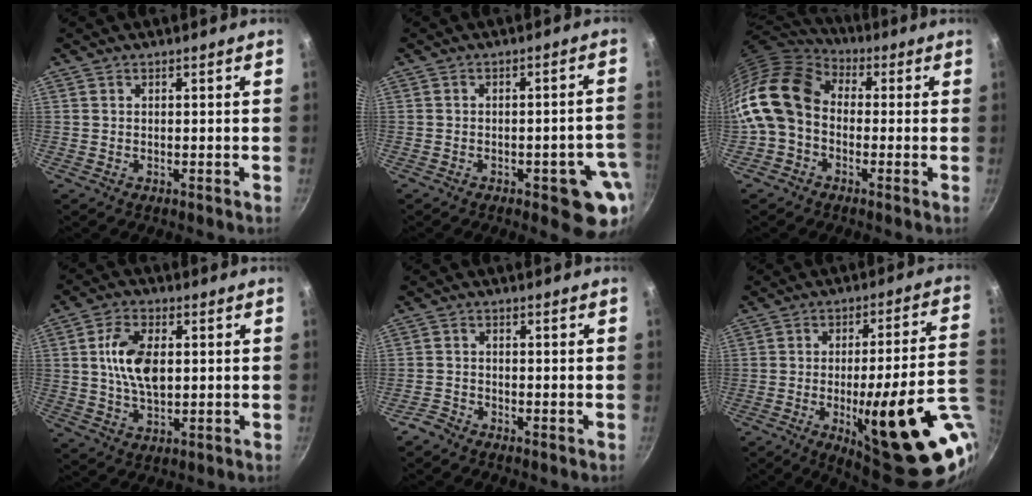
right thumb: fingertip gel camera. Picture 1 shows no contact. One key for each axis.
{"total": 10.0, "fx": -4.0, "fy": 4.0, "fz": 8.2, "tx": -0.048, "ty": 0.023, "tz": -0.045}
{"total": 15.9, "fx": -1.4, "fy": 12.1, "fz": 10.1, "tx": -0.193, "ty": 0.042, "tz": -0.049}
{"total": 10.1, "fx": 1.4, "fy": 5.8, "fz": 8.1, "tx": -0.138, "ty": -0.001, "tz": 0.024}
{"total": 2.0, "fx": -1.8, "fy": 0.8, "fz": 0.4, "tx": -0.013, "ty": 0.011, "tz": -0.042}
{"total": 27.5, "fx": -8.2, "fy": 7.2, "fz": 25.2, "tx": -0.295, "ty": 0.003, "tz": -0.101}